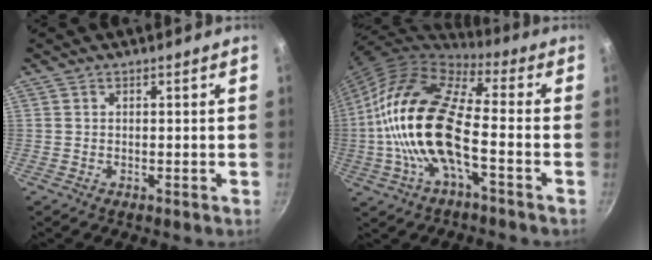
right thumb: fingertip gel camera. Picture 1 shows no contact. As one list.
[{"total": 19.3, "force": [-3.1, 7.8, 17.4], "torque": [-0.332, 0.030, -0.074]}]